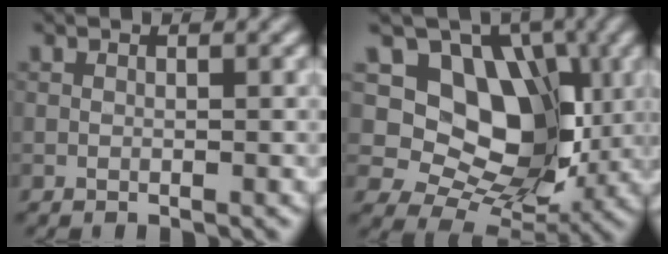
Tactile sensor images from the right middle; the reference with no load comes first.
{"total": 10.5, "force": [2.4, 7.9, 6.5], "torque": [-0.095, -0.006, 0.026]}